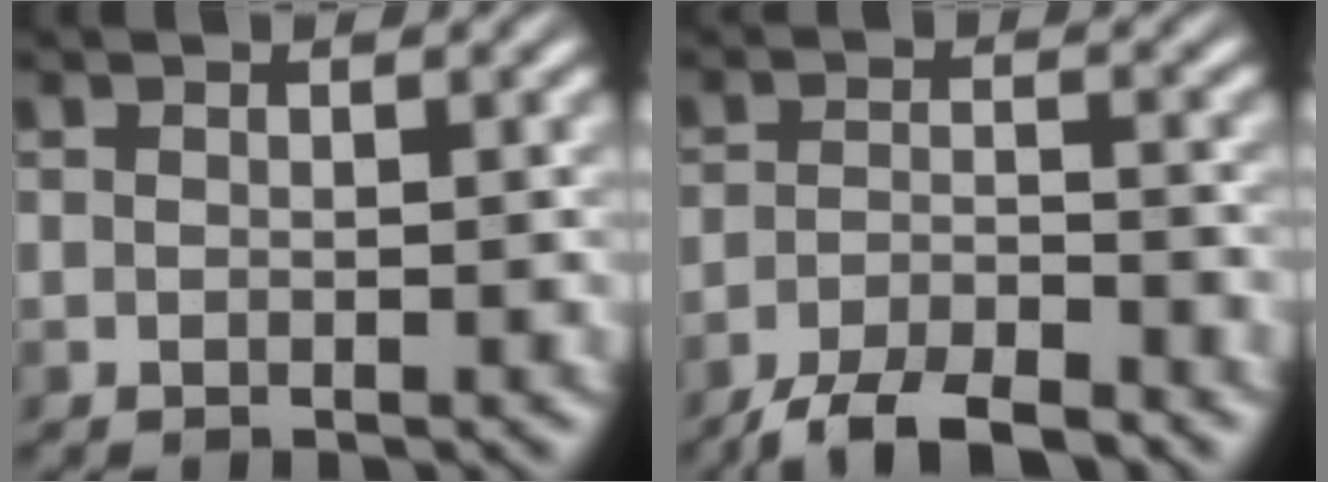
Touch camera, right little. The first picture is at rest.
{"total": 5.2, "force": [-4.7, 0.5, 2.1], "torque": [-0.046, -0.003, -0.092]}